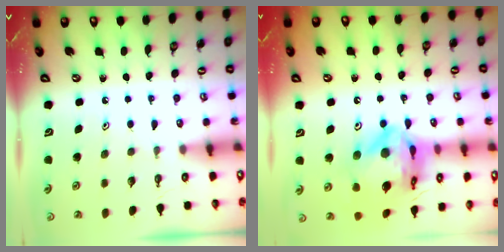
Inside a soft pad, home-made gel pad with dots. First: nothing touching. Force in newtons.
{"total": 19.2, "press": 19.1, "slide": 2.1}